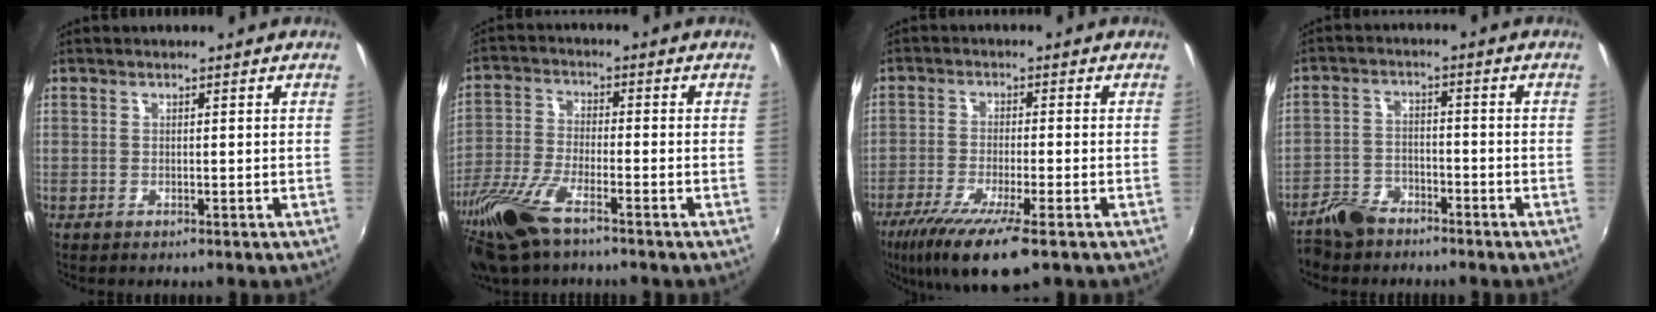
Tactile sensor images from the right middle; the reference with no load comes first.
{"total": 13.6, "force": [-9.3, 3.8, 9.2], "torque": [-0.210, -0.035, -0.189]}
{"total": 11.7, "force": [-7.5, 1.4, 9.0], "torque": [-0.188, -0.046, -0.132]}
{"total": 6.3, "force": [-5.0, 3.3, 1.9], "torque": [-0.056, 0.009, -0.089]}